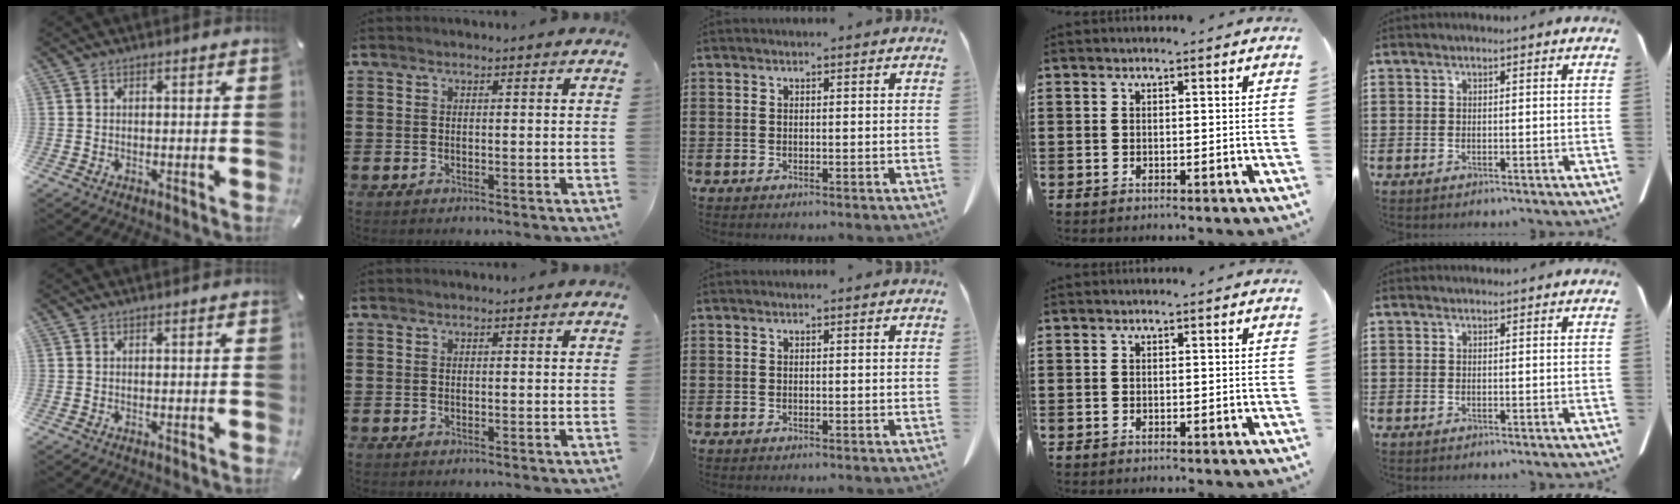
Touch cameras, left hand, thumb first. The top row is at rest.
{"little": {"total": 0.5, "force": [0.5, 0.1, 0.0], "torque": [0.007, -0.001, 0.007]}}